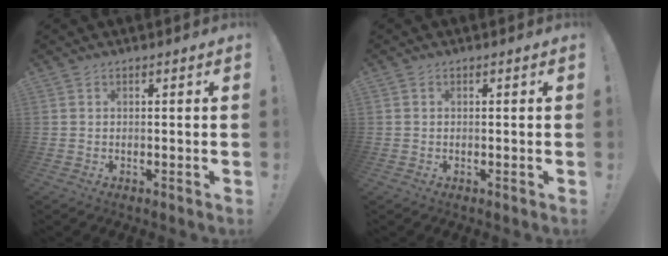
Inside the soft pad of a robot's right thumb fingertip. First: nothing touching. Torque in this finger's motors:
{"motor_torque": [-0.02, -0.01, -0.09, 0.10, 0.00]}